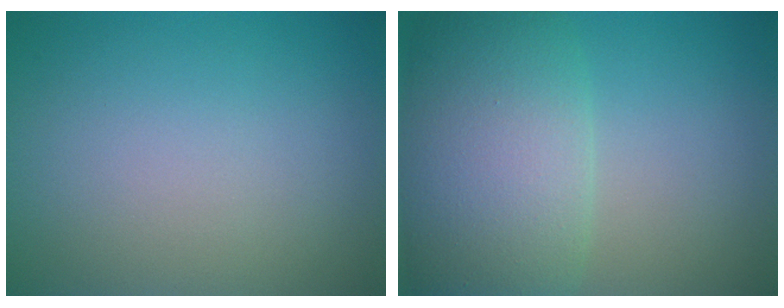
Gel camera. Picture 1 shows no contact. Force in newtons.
{"total": 8.0, "press": 8.0, "slide": 0.7}